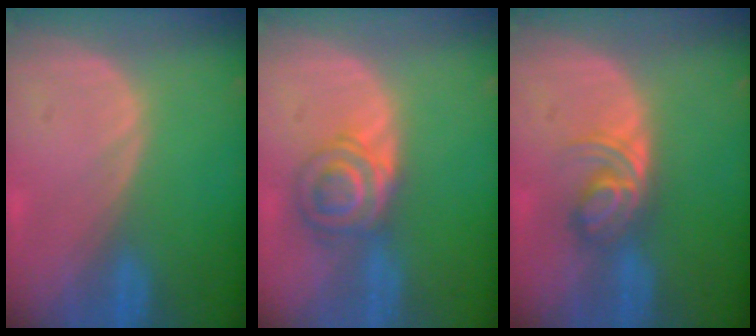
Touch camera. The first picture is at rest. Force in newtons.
{"total": 6.5, "press": 5.8, "slide": 3.0}
{"total": 5.8, "press": 5.0, "slide": 2.9}